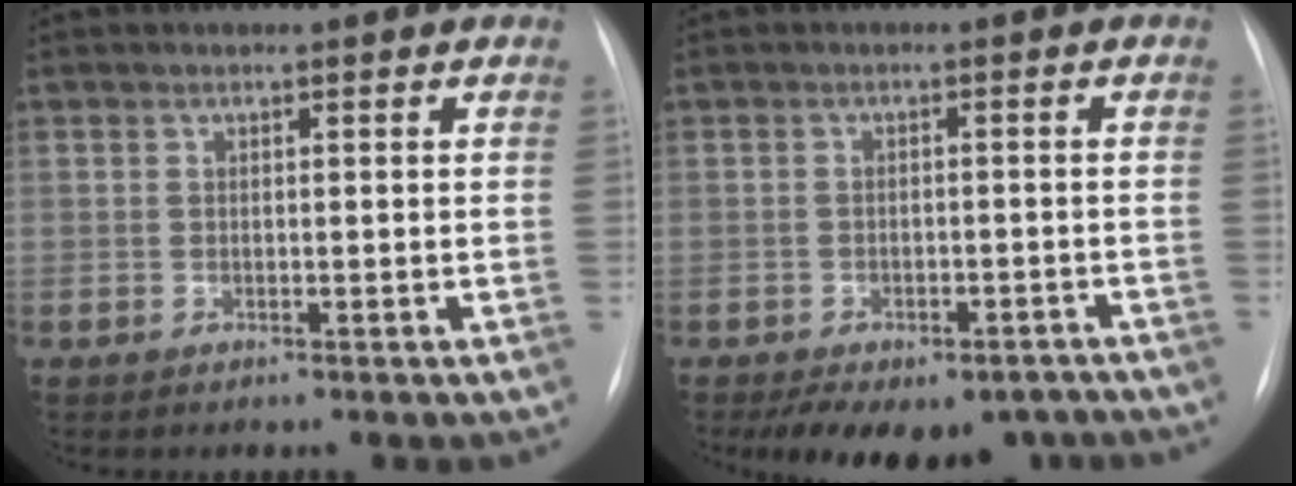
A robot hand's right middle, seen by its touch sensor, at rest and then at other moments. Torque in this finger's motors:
{"motor_torque": [0.45, -0.40, 0.25, 0.08]}